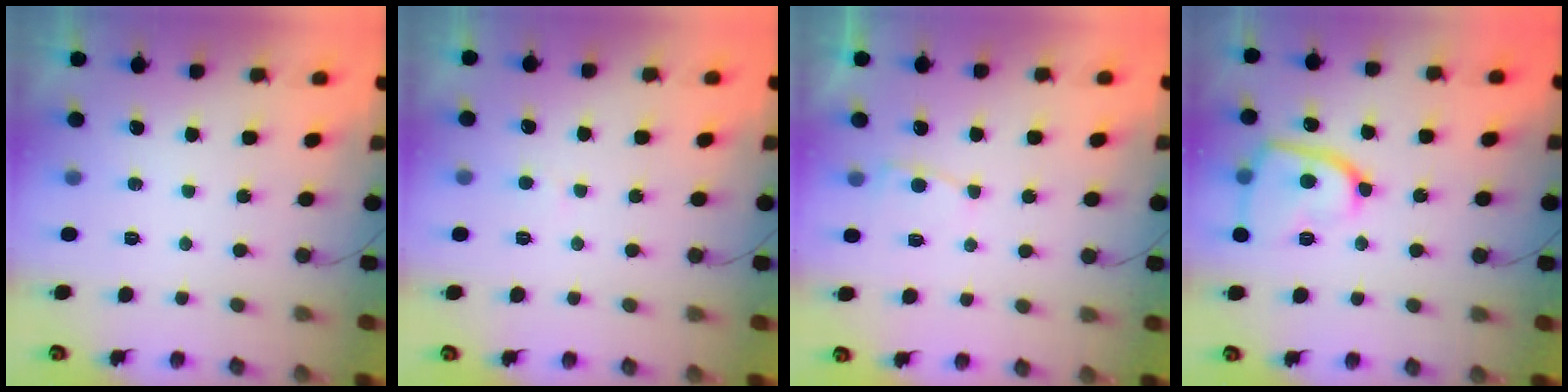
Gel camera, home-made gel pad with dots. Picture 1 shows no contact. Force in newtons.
{"total": 2.7, "press": 2.7, "slide": 0.2}
{"total": 5.0, "press": 5.0, "slide": 0.6}
{"total": 15.4, "press": 15.3, "slide": 1.4}